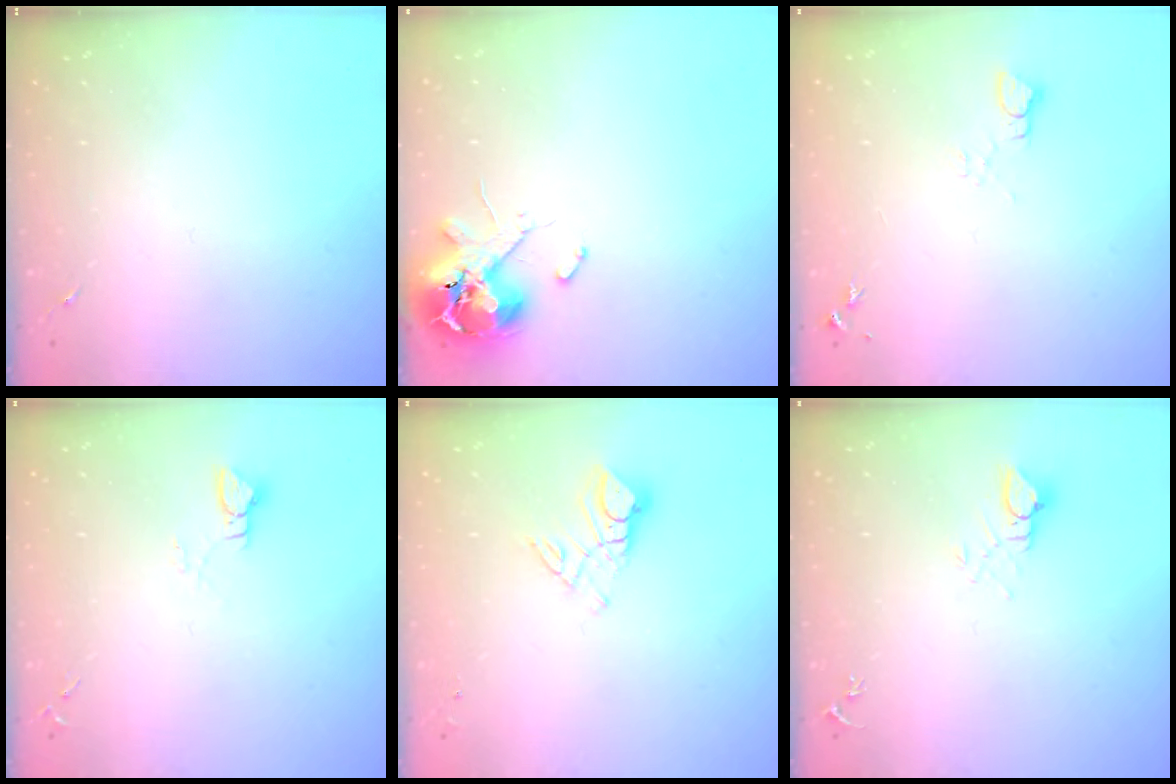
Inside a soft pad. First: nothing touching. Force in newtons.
{"total": 10.7, "press": 10.6, "slide": 1.6}
{"total": 3.5, "press": 3.5, "slide": 0.4}
{"total": 3.0, "press": 3.0, "slide": 0.3}
{"total": 8.8, "press": 8.8, "slide": 0.8}
{"total": 4.3, "press": 4.3, "slide": 0.3}